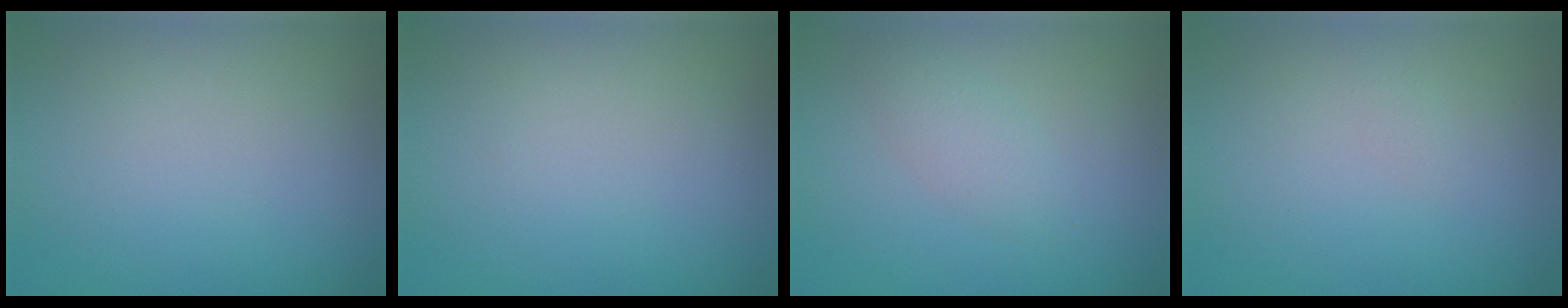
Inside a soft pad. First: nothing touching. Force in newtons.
{"total": 0.0}
{"total": 1.9, "press": 1.9, "slide": 0.2}
{"total": 0.5, "press": 0.5, "slide": 0.0}